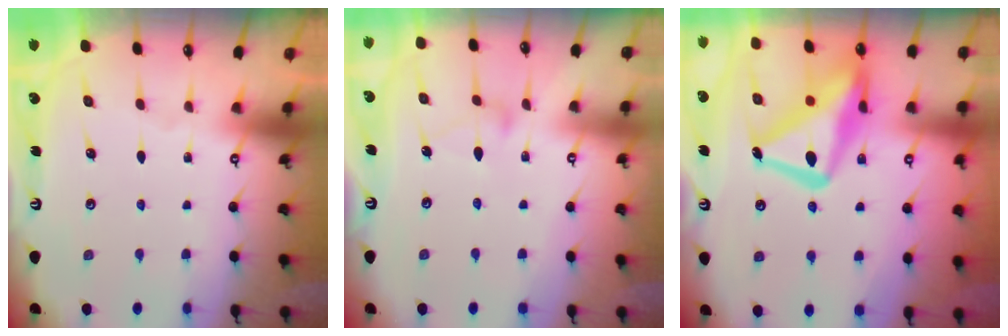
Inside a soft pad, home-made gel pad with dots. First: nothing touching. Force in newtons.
{"total": 6.6, "press": 6.6, "slide": 0.3}
{"total": 19.7, "press": 19.6, "slide": 2.0}